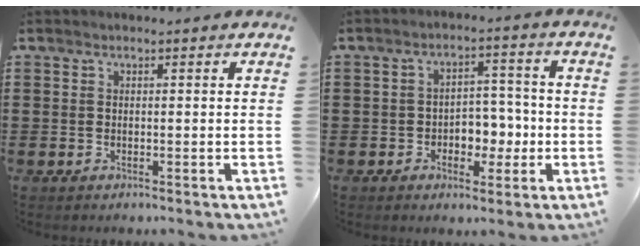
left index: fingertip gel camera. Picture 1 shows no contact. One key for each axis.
{"total": 4.9, "fx": -1.4, "fy": 3.8, "fz": 2.8, "tx": -0.044, "ty": 0.005, "tz": -0.033}